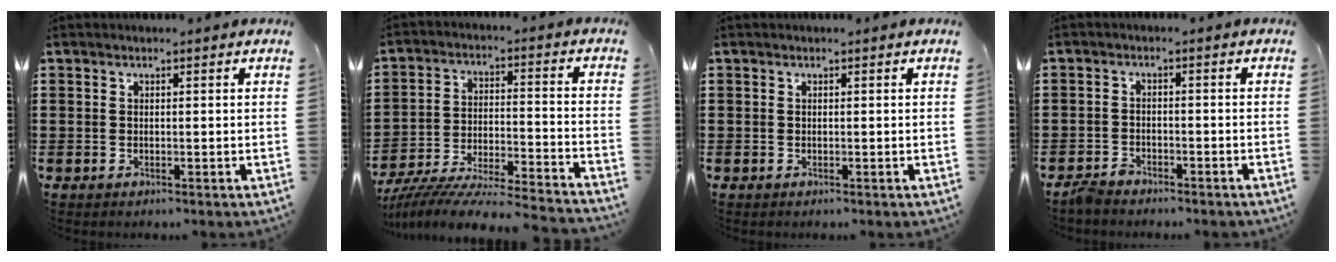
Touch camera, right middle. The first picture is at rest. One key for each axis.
{"total": 7.8, "fx": -7.6, "fy": 0.0, "fz": 1.8, "tx": -0.034, "ty": -0.001, "tz": -0.154}
{"total": 0.0}
{"total": 2.3, "fx": -2.2, "fy": 0.6, "fz": 0.4, "tx": -0.022, "ty": -0.002, "tz": -0.046}